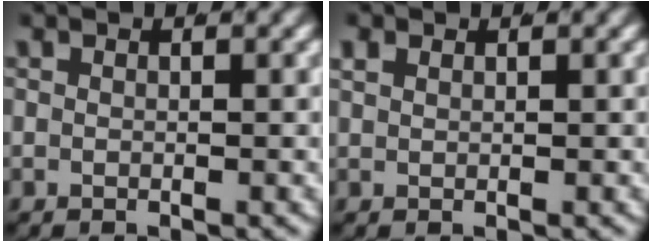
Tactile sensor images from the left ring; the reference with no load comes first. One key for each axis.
{"total": 0.7, "fx": 0.6, "fy": 0.1, "fz": 0.3, "tx": -0.007, "ty": -0.003, "tz": 0.022}